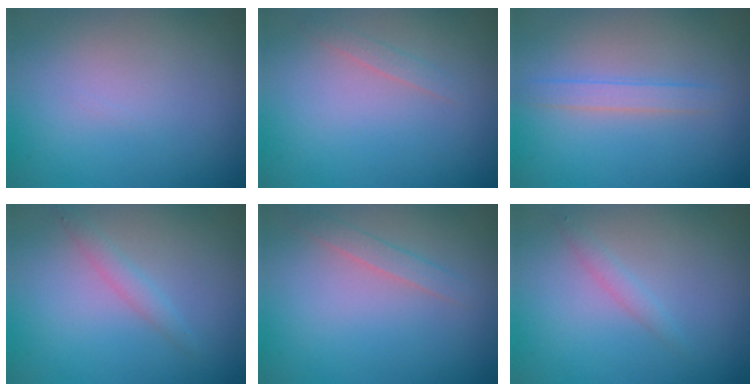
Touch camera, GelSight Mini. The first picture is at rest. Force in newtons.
{"total": 0.9, "press": 0.9, "slide": 0.0}
{"total": 1.7, "press": 1.7, "slide": 0.1}
{"total": 1.4, "press": 1.4, "slide": 0.0}
{"total": 1.3, "press": 1.3, "slide": 0.1}
{"total": 1.0, "press": 1.0, "slide": 0.1}